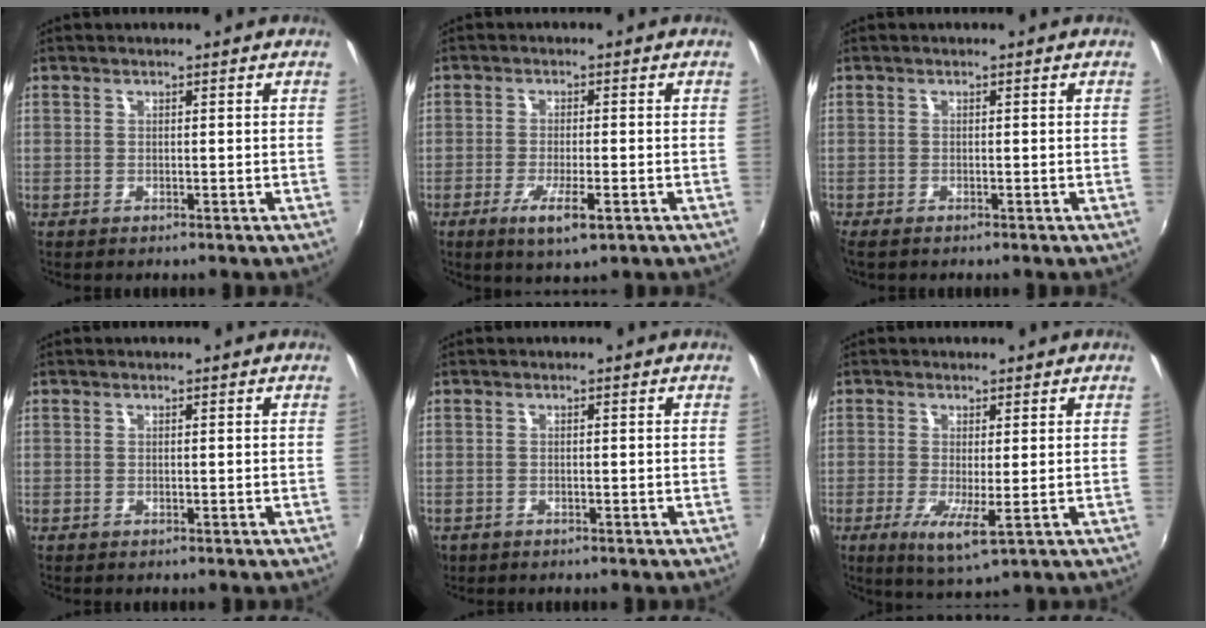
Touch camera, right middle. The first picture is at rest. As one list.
[{"total": 6.1, "force": [-2.9, 1.1, 5.2], "torque": [-0.107, -0.015, -0.050]}, {"total": 1.0, "force": [-0.8, 0.3, 0.4], "torque": [-0.011, -0.004, -0.016]}, {"total": 0.0}, {"total": 1.7, "force": [-1.0, 1.3, 0.6], "torque": [-0.017, -0.005, -0.016]}, {"total": 5.5, "force": [-1.1, 0.7, 5.4], "torque": [-0.106, -0.018, -0.019]}]